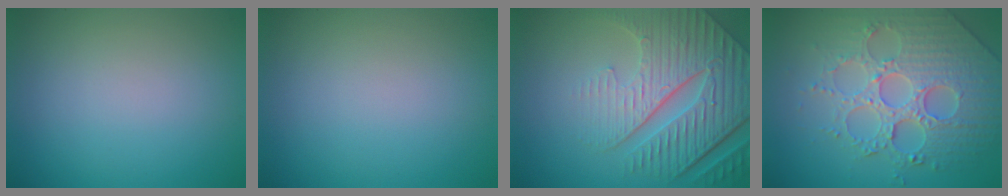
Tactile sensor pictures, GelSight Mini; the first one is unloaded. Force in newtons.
{"total": 0.0}
{"total": 8.8, "press": 6.2, "slide": 6.3}
{"total": 6.7, "press": 5.7, "slide": 3.4}